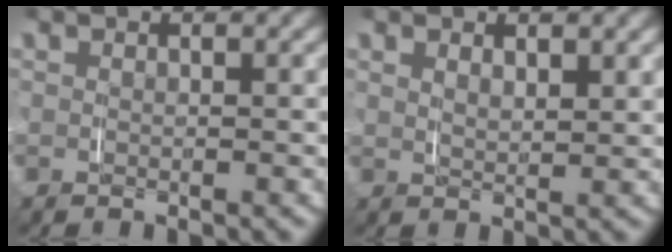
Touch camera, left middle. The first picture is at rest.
{"total": 1.4, "force": [1.1, 0.3, 0.8], "torque": [-0.015, -0.007, 0.025]}